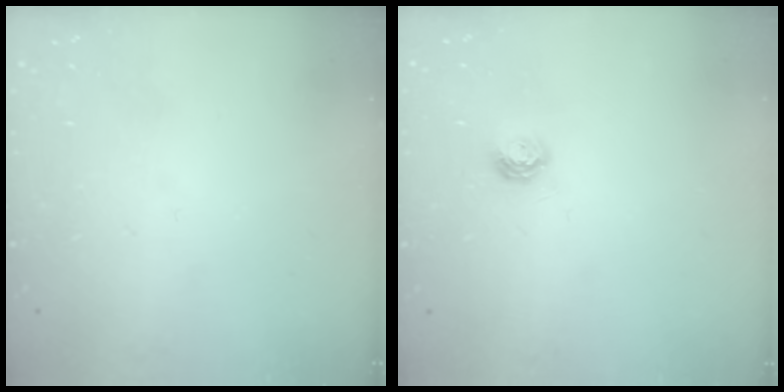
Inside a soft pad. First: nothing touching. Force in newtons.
{"total": 5.1, "press": 5.1, "slide": 0.5}